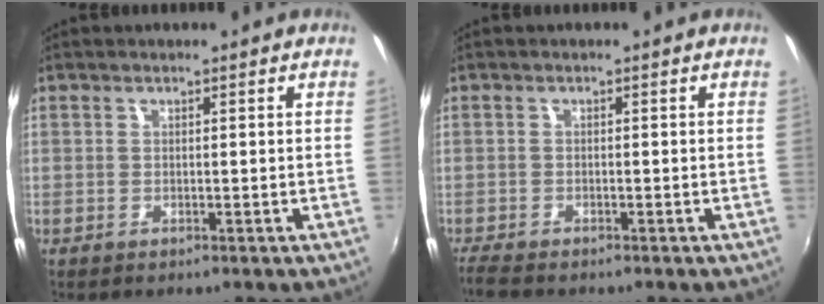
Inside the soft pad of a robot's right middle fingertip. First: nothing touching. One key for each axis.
{"total": 3.2, "fx": -2.9, "fy": 0.6, "fz": 1.2, "tx": -0.034, "ty": -0.017, "tz": -0.057}